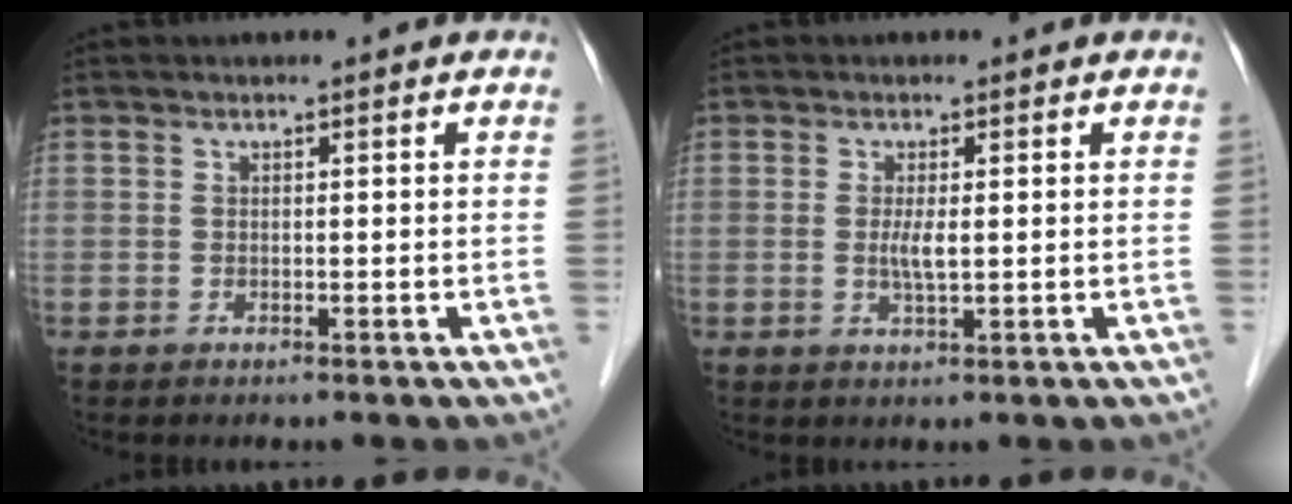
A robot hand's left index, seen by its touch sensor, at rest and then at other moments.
{"total": 2.4, "force": [0.1, 0.3, 2.4], "torque": [-0.054, -0.004, 0.003]}